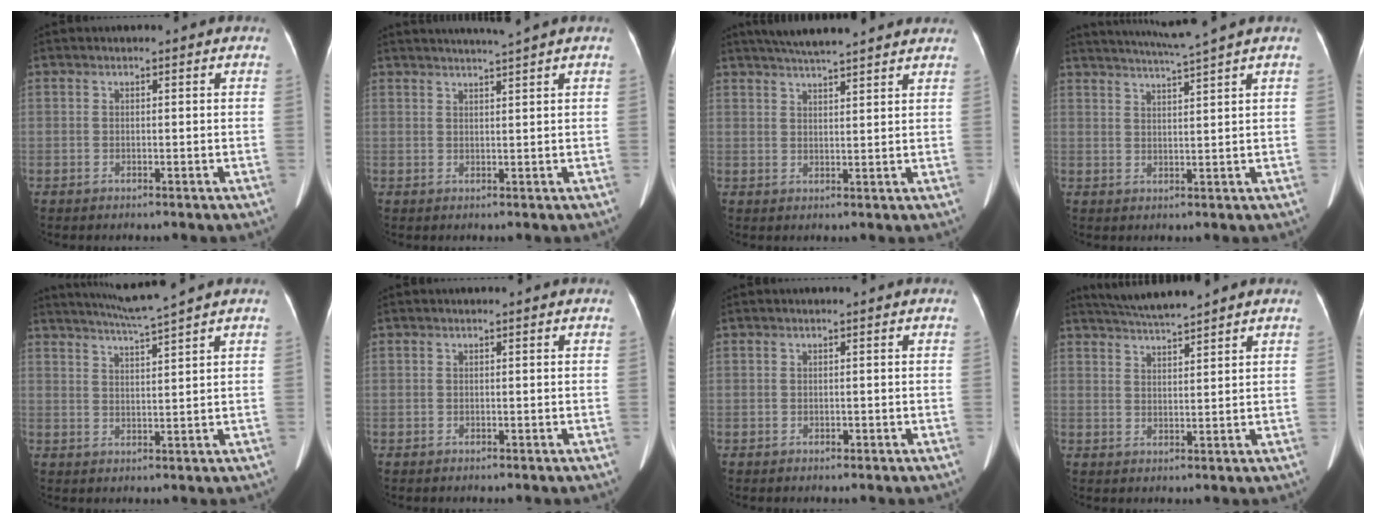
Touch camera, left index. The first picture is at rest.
{"total": 3.6, "force": [3.1, -1.4, 1.3], "torque": [-0.015, 0.002, 0.048]}
{"total": 12.6, "force": [11.1, 1.2, 5.8], "torque": [-0.094, 0.033, 0.148]}
{"total": 6.2, "force": [5.2, -2.2, 2.4], "torque": [-0.041, -0.005, 0.088]}
{"total": 6.1, "force": [5.2, -2.2, 2.2], "torque": [-0.042, -0.006, 0.095]}
{"total": 0.0}
{"total": 0.0}
{"total": 5.9, "force": [5.5, -0.9, 2.0], "torque": [-0.044, 0.015, 0.097]}